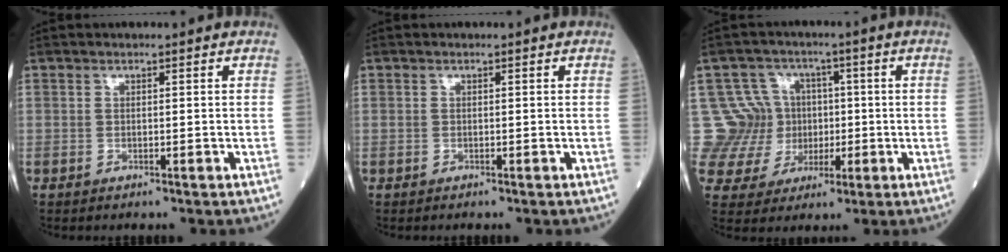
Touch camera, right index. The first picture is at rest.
{"total": 0.0}
{"total": 11.4, "force": [1.2, 11.2, 1.3], "torque": [-0.039, 0.050, 0.039]}